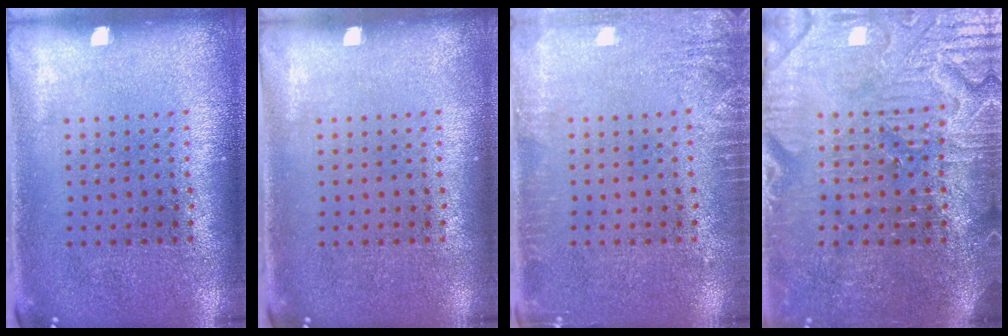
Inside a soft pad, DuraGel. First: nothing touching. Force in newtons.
{"total": 0.0}
{"total": 2.3, "press": 2.2, "slide": 0.2}
{"total": 4.0, "press": 3.8, "slide": 1.3}